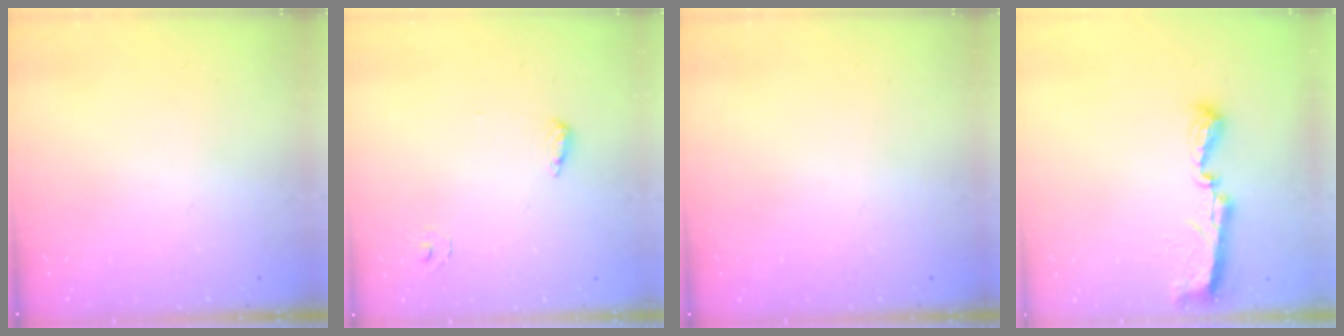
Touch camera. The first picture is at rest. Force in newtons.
{"total": 6.2, "press": 6.0, "slide": 1.2}
{"total": 0.0}
{"total": 7.9, "press": 7.8, "slide": 0.4}